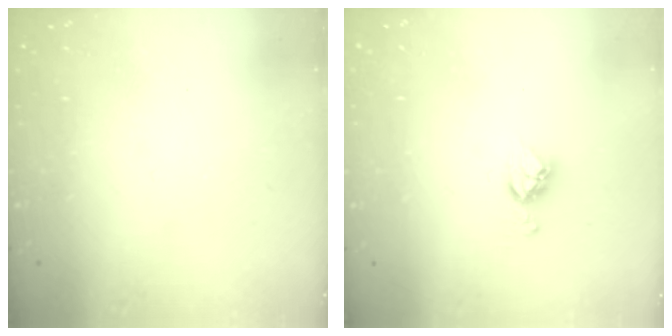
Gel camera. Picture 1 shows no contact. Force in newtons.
{"total": 6.5, "press": 6.5, "slide": 0.4}